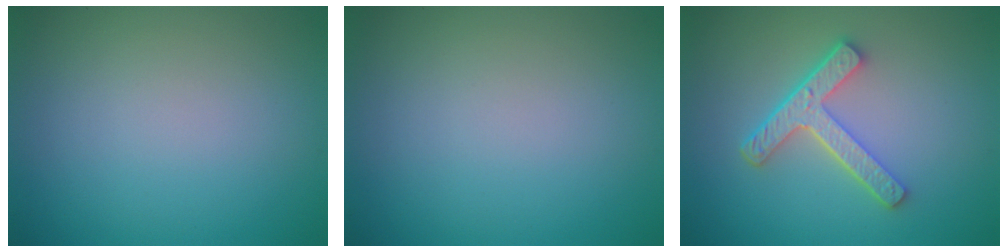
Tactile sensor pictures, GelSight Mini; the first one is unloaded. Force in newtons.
{"total": 0.0}
{"total": 4.5, "press": 3.3, "slide": 3.1}